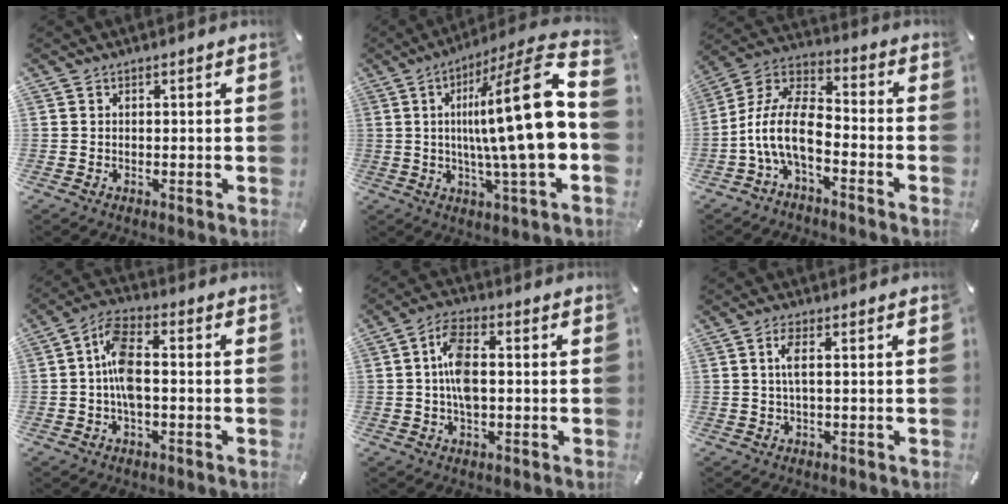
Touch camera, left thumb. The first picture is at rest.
{"total": 25.0, "force": [0.6, 3.9, 24.7], "torque": [-0.407, -0.011, -0.008]}
{"total": 12.7, "force": [-5.9, 6.1, 9.4], "torque": [-0.203, 0.013, -0.111]}
{"total": 8.6, "force": [-1.1, 4.0, 7.5], "torque": [-0.163, 0.004, -0.023]}
{"total": 8.1, "force": [0.0, 4.2, 7.0], "torque": [-0.138, 0.005, -0.004]}
{"total": 3.7, "force": [0.5, 0.6, 3.6], "torque": [-0.070, 0.000, 0.007]}